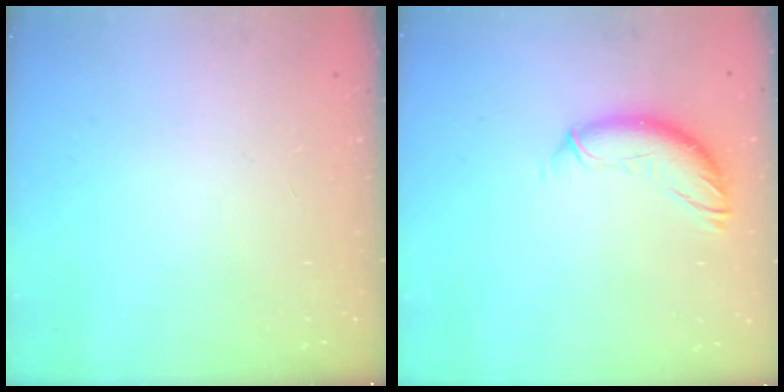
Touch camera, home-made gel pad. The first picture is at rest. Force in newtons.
{"total": 11.2, "press": 11.1, "slide": 1.7}